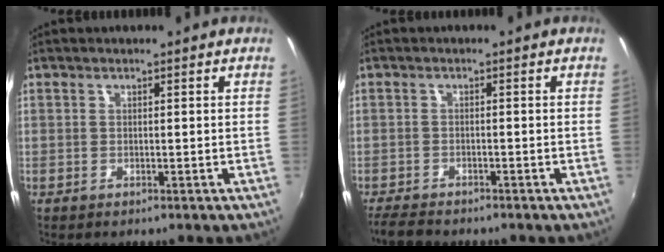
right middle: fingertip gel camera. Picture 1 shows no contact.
{"total": 4.1, "force": [-3.8, 0.8, 1.3], "torque": [-0.040, -0.021, -0.071]}